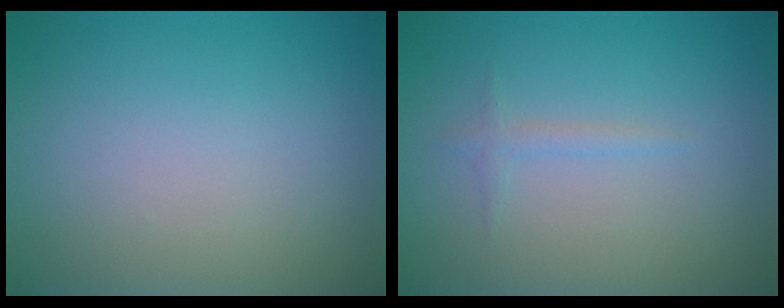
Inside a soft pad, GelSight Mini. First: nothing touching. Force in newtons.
{"total": 0.8, "press": 0.8, "slide": 0.0}